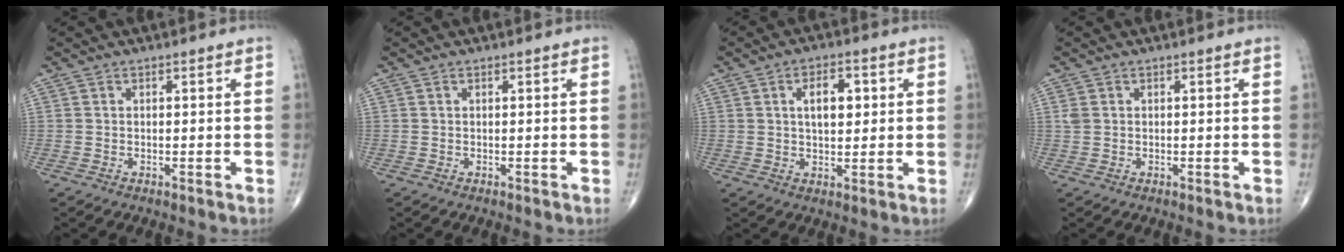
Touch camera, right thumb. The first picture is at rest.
{"total": 0.0}
{"total": 6.6, "force": [1.6, 3.5, 5.3], "torque": [-0.067, -0.001, 0.026]}
{"total": 1.2, "force": [0.3, 0.9, 0.7], "torque": [-0.018, 0.004, 0.010]}